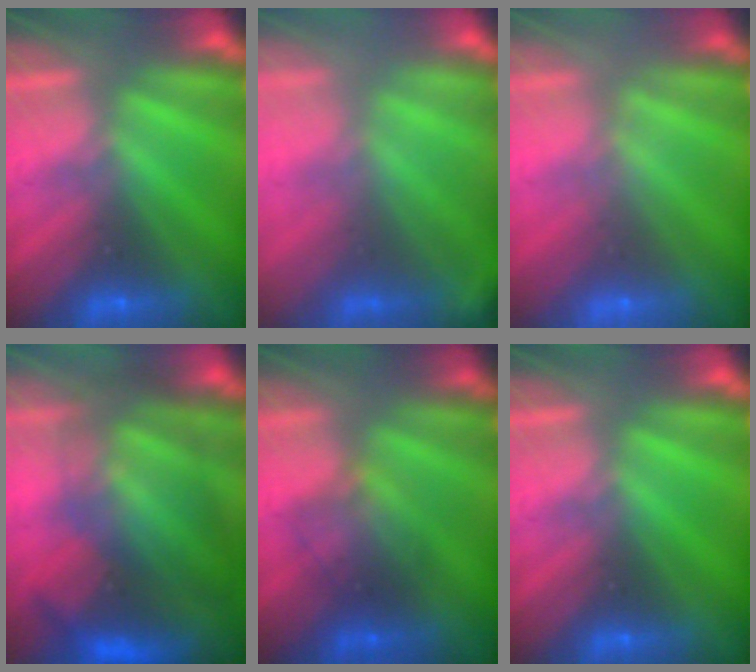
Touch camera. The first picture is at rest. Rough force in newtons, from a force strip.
{"total": 1.8}
{"total": 1.9}
{"total": 10.8}
{"total": 1.8}
{"total": 0.0}